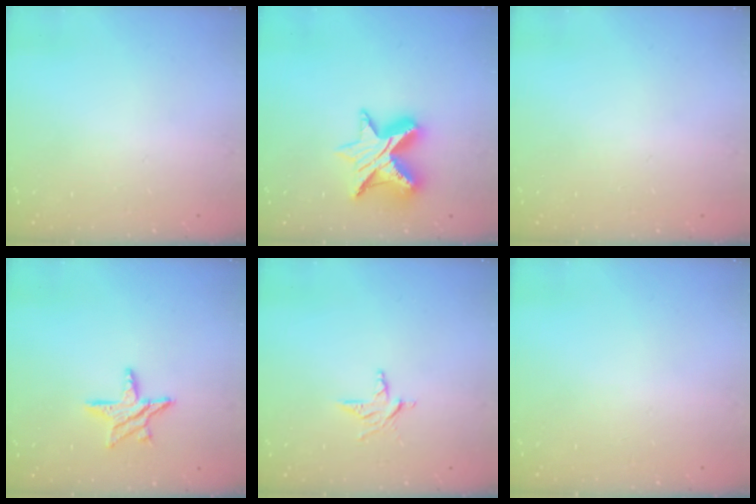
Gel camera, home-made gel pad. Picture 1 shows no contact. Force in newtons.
{"total": 11.3, "press": 11.3, "slide": 0.8}
{"total": 0.0}
{"total": 8.7, "press": 8.7, "slide": 0.6}
{"total": 5.2, "press": 5.2, "slide": 0.4}
{"total": 0.0}